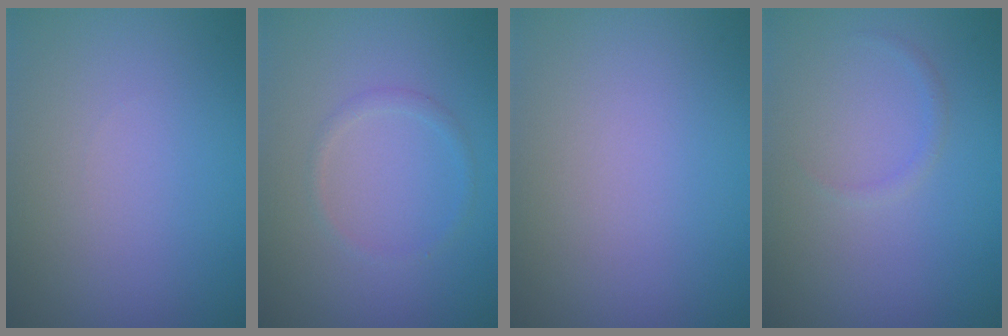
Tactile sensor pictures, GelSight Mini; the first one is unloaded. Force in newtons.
{"total": 1.0, "press": 1.0, "slide": 0.0}
{"total": 0.0}
{"total": 0.7, "press": 0.7, "slide": 0.1}